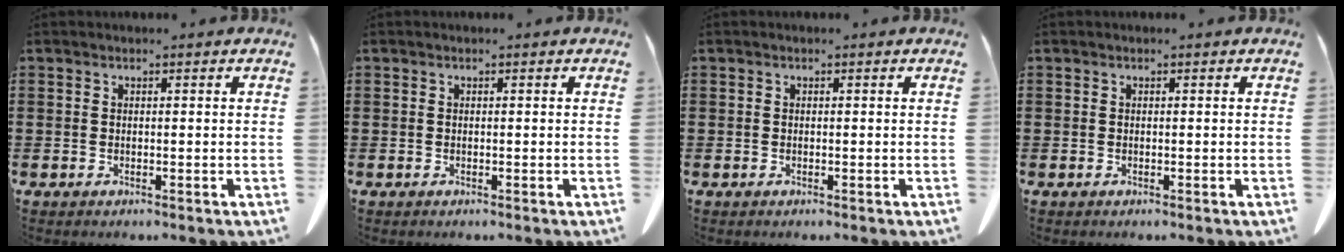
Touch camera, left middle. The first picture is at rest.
{"total": 0.0}
{"total": 0.0}
{"total": 0.0}